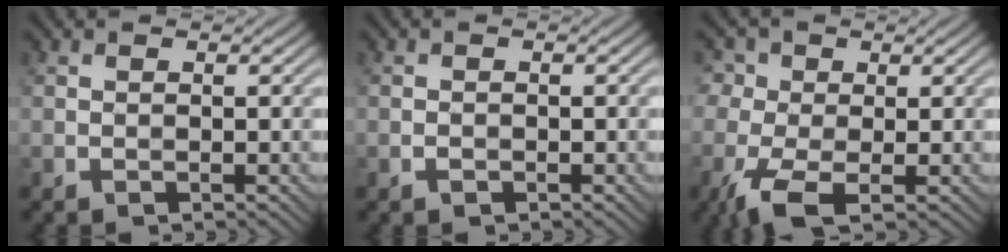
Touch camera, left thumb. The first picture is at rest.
{"total": 0.9, "force": [-0.5, 0.5, 0.5], "torque": [-0.008, -0.001, -0.009]}
{"total": 6.0, "force": [-2.2, 3.7, 4.2], "torque": [-0.102, -0.006, -0.056]}